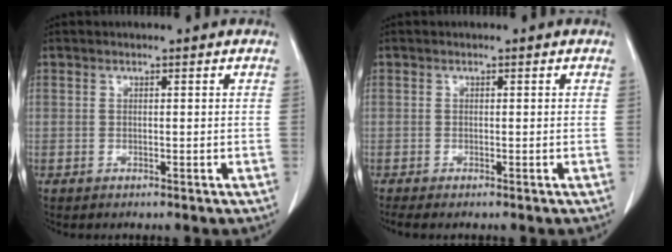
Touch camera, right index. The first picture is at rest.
{"total": 1.3, "force": [-1.1, -0.1, 0.7], "torque": [-0.013, -0.003, -0.019]}